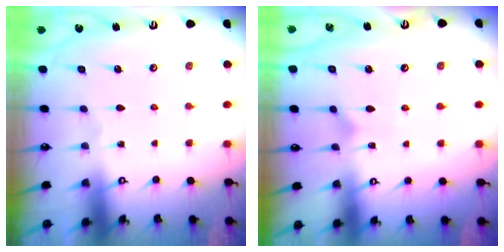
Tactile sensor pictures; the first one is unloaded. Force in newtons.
{"total": 3.9, "press": 3.9, "slide": 0.6}